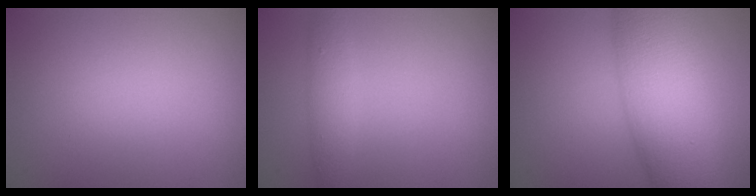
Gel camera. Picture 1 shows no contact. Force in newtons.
{"total": 1.9, "press": 1.9, "slide": 0.1}
{"total": 10.9, "press": 10.9, "slide": 0.4}